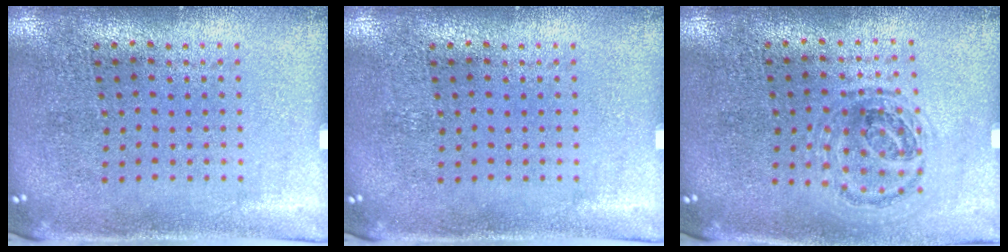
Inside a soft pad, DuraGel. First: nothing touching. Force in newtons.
{"total": 0.0}
{"total": 1.1, "press": 1.0, "slide": 0.5}